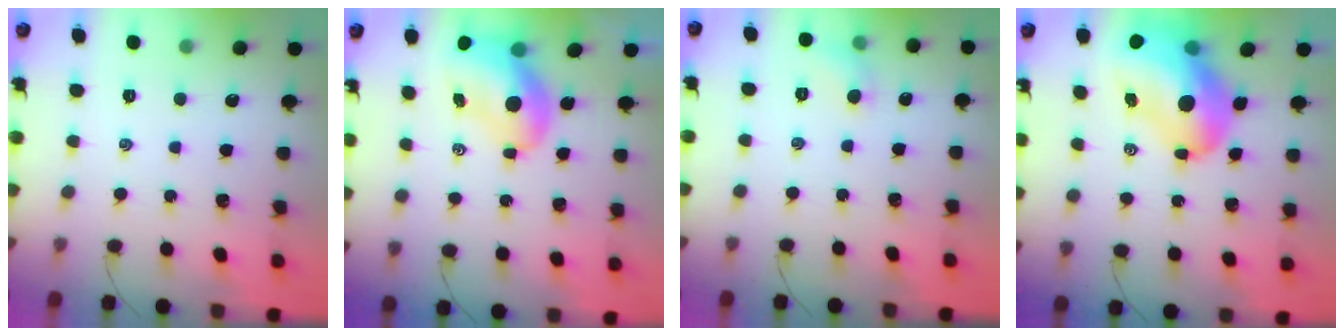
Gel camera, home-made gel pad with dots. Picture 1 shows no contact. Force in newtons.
{"total": 8.7, "press": 8.4, "slide": 2.1}
{"total": 5.4, "press": 5.2, "slide": 1.7}
{"total": 16.8, "press": 16.0, "slide": 5.0}